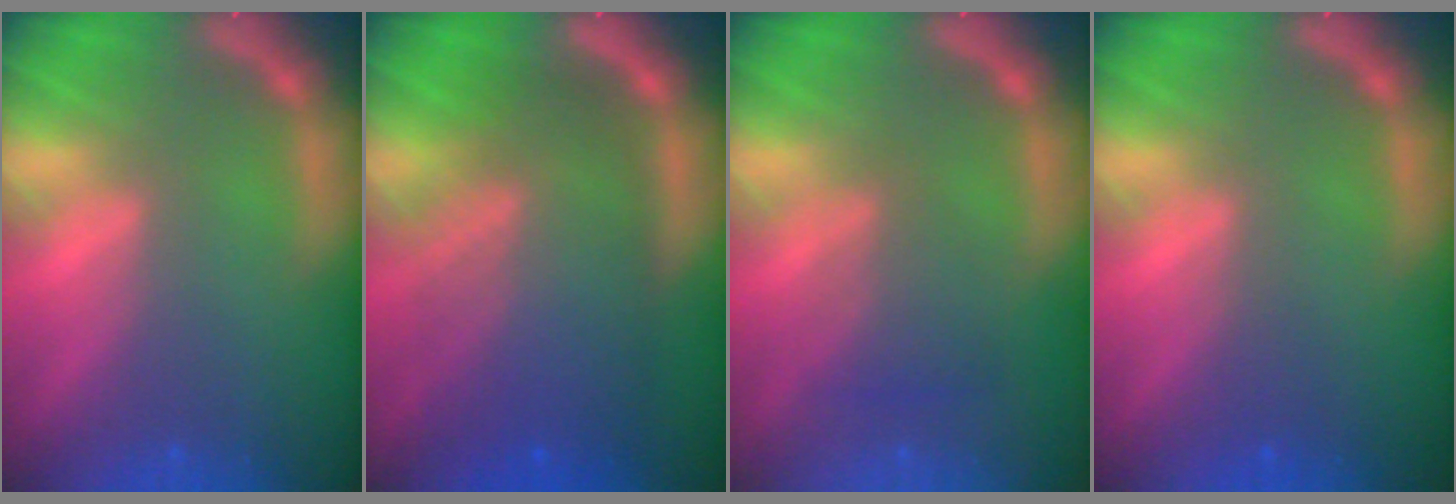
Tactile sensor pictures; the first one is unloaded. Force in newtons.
{"total": 10.0}
{"total": 3.0}
{"total": 0.9}